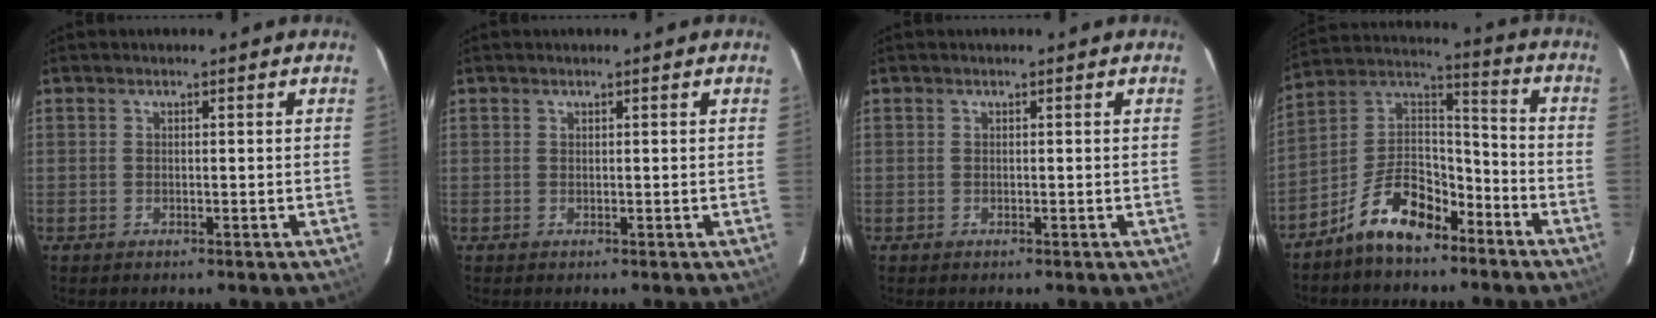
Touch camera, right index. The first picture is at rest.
{"total": 0.0}
{"total": 0.0}
{"total": 13.4, "force": [-8.8, 6.7, 7.6], "torque": [-0.161, 0.040, -0.154]}